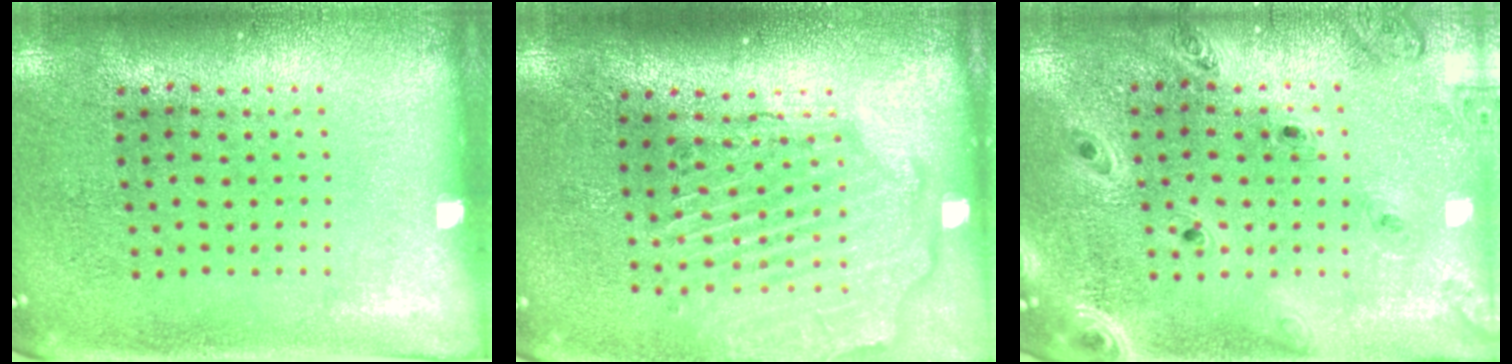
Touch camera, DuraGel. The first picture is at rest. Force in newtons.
{"total": 2.6, "press": 2.2, "slide": 1.4}
{"total": 1.3, "press": 1.3, "slide": 0.2}